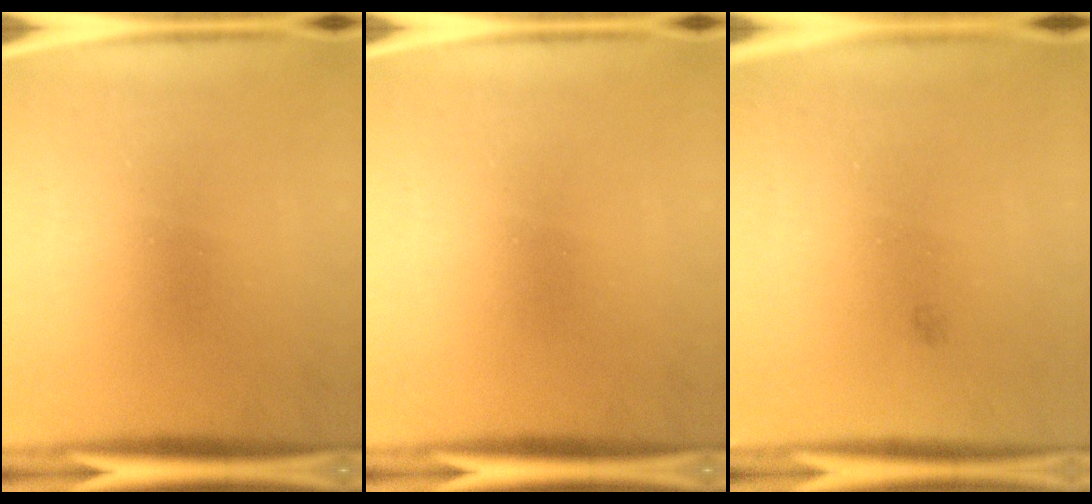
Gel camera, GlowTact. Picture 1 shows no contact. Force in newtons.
{"total": 0.0}
{"total": 0.6}